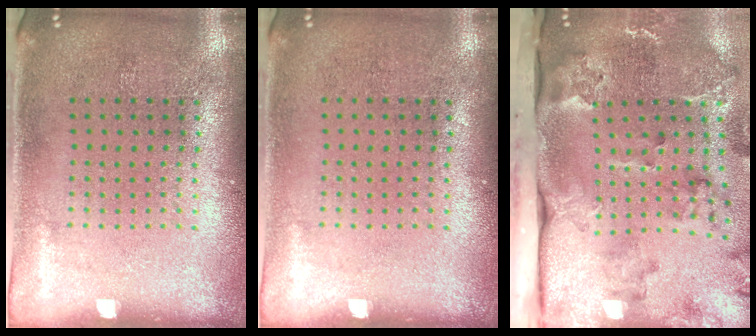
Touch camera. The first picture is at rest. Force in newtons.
{"total": 0.0}
{"total": 3.7, "press": 2.6, "slide": 2.6}